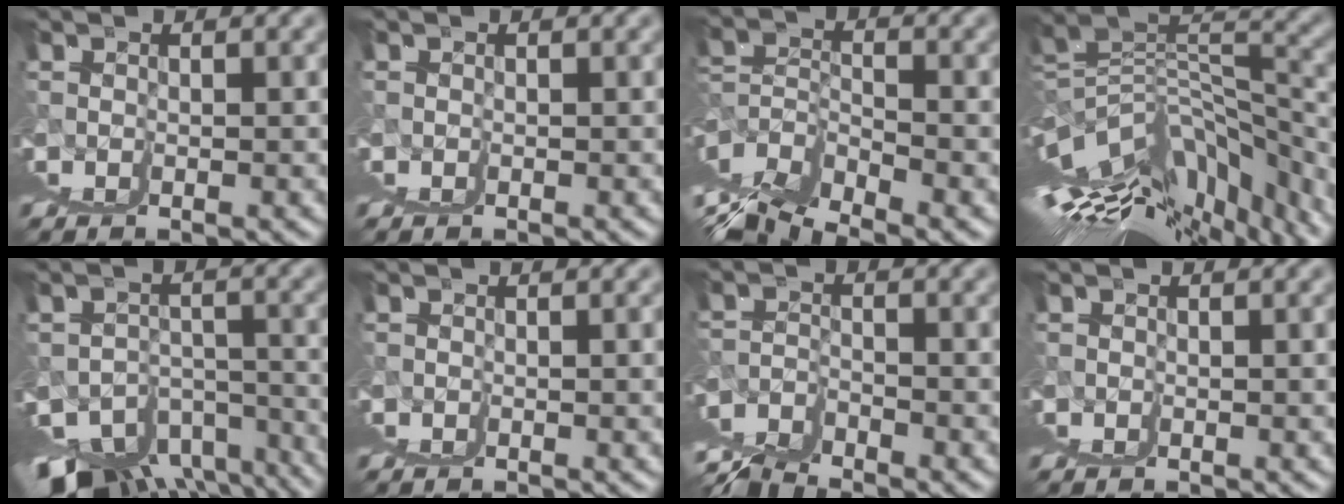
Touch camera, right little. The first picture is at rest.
{"total": 0.7, "force": [0.5, -0.3, -0.4], "torque": [0.011, 0.001, 0.007]}
{"total": 4.4, "force": [1.2, -1.5, 3.9], "torque": [-0.050, 0.003, 0.034]}
{"total": 12.1, "force": [1.5, 1.9, 11.9], "torque": [-0.151, 0.022, 0.041]}
{"total": 4.3, "force": [-3.6, -1.1, 2.2], "torque": [-0.015, -0.024, -0.026]}
{"total": 1.5, "force": [1.3, -0.7, -0.1], "torque": [0.010, 0.004, 0.022]}
{"total": 4.2, "force": [1.0, -3.8, 1.6], "torque": [-0.002, 0.018, 0.023]}
{"total": 1.2, "force": [1.1, -0.4, 0.1], "torque": [0.006, 0.001, 0.019]}